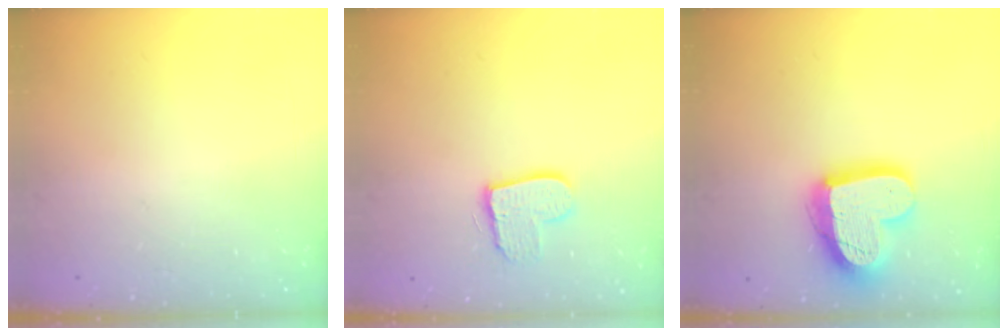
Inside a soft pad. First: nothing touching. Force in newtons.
{"total": 10.3, "press": 10.3, "slide": 0.8}
{"total": 18.8, "press": 18.7, "slide": 1.9}